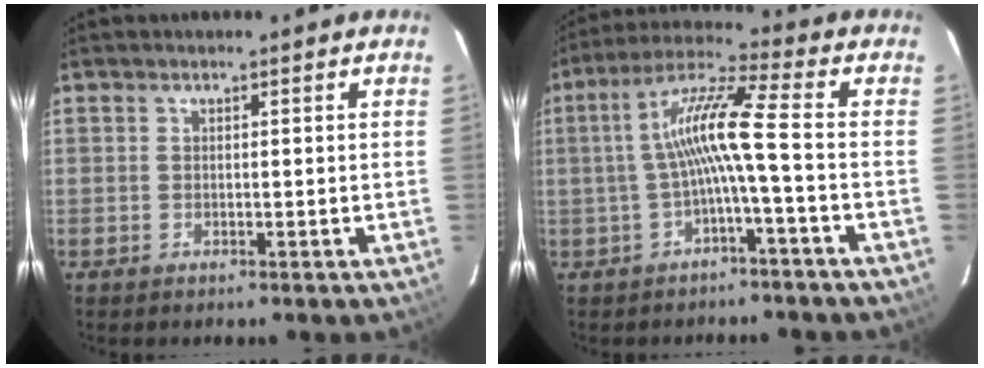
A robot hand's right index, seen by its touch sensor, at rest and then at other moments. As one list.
[{"total": 9.4, "force": [-1.7, -0.6, 9.2], "torque": [-0.193, 0.018, -0.029]}]